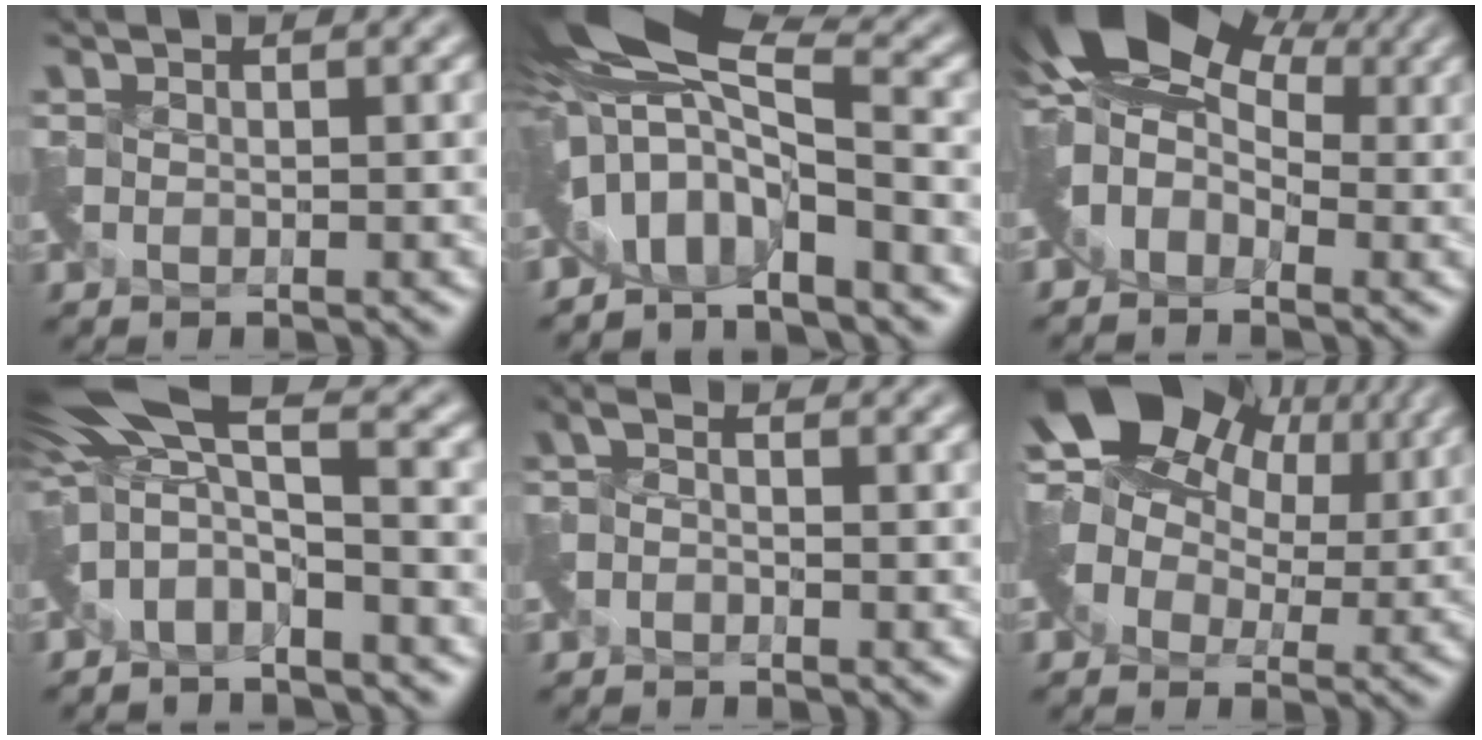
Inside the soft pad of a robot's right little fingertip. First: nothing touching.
{"total": 7.7, "force": [-0.1, 3.7, 6.8], "torque": [-0.120, -0.004, -0.012]}
{"total": 9.9, "force": [2.5, 6.5, 7.0], "torque": [-0.120, 0.011, 0.023]}
{"total": 5.9, "force": [-0.4, 2.6, 5.3], "torque": [-0.099, 0.010, -0.022]}
{"total": 1.4, "force": [-1.3, 0.2, -0.1], "torque": [-0.003, -0.014, -0.027]}
{"total": 11.8, "force": [5.2, 8.0, 7.0], "torque": [-0.121, 0.028, 0.080]}